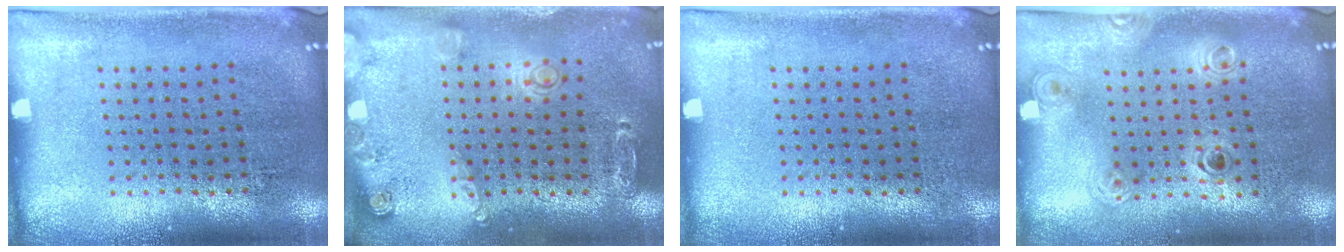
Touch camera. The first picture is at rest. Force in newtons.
{"total": 1.5, "press": 1.5, "slide": 0.3}
{"total": 0.0}
{"total": 1.1, "press": 1.0, "slide": 0.4}